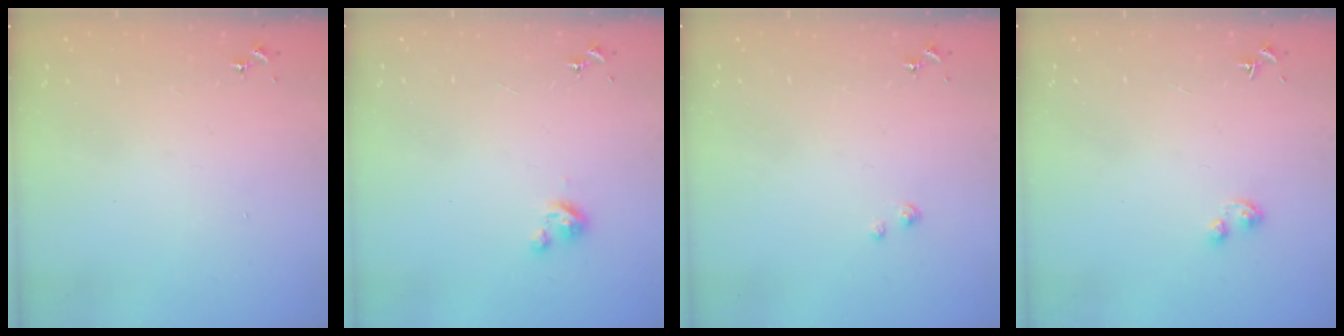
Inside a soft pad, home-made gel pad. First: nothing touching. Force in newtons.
{"total": 3.1, "press": 3.1, "slide": 0.3}
{"total": 2.3, "press": 2.3, "slide": 0.3}
{"total": 2.8, "press": 2.7, "slide": 0.4}